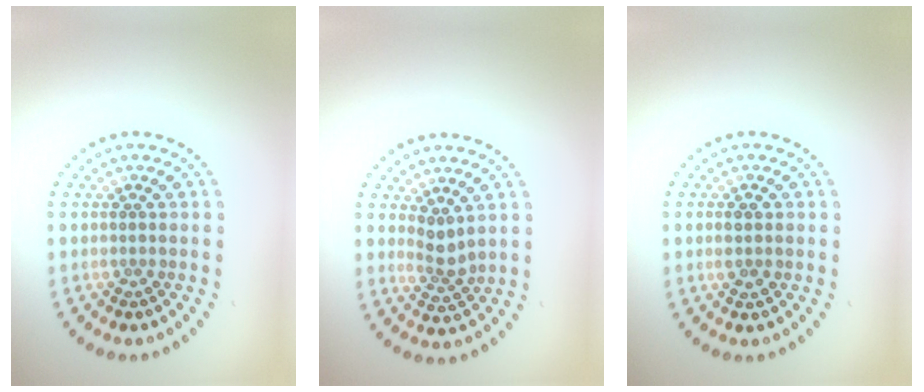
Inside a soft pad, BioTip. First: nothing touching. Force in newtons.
{"total": 2.0, "press": 1.6, "slide": 1.2}
{"total": 1.2, "press": 1.1, "slide": 0.1}